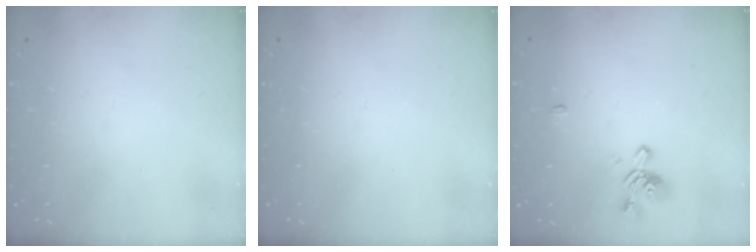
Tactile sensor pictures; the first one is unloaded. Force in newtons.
{"total": 0.0}
{"total": 1.8, "press": 1.4, "slide": 1.1}